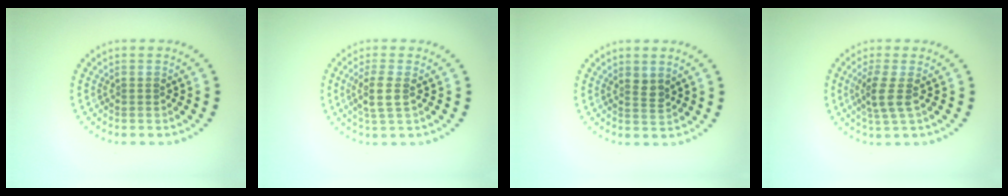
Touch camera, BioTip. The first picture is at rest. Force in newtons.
{"total": 2.4, "press": 2.0, "slide": 1.3}
{"total": 1.4, "press": 1.1, "slide": 0.8}
{"total": 2.5, "press": 2.0, "slide": 1.6}